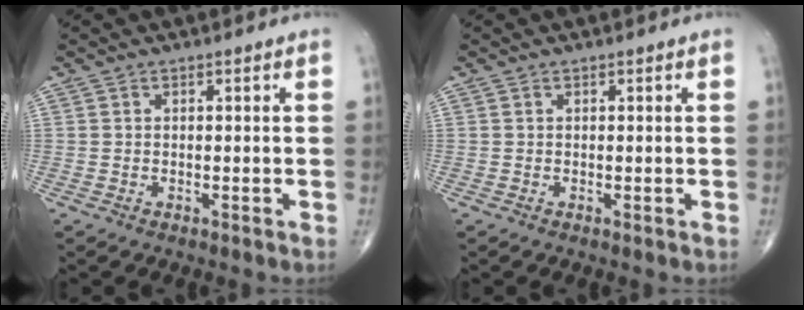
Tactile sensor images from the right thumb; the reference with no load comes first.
{"total": 0.0}